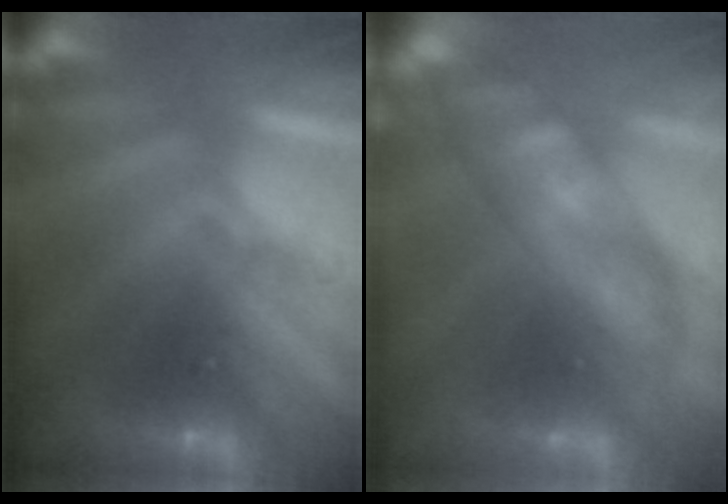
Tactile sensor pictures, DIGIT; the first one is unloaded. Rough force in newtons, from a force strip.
{"total": 4.0}